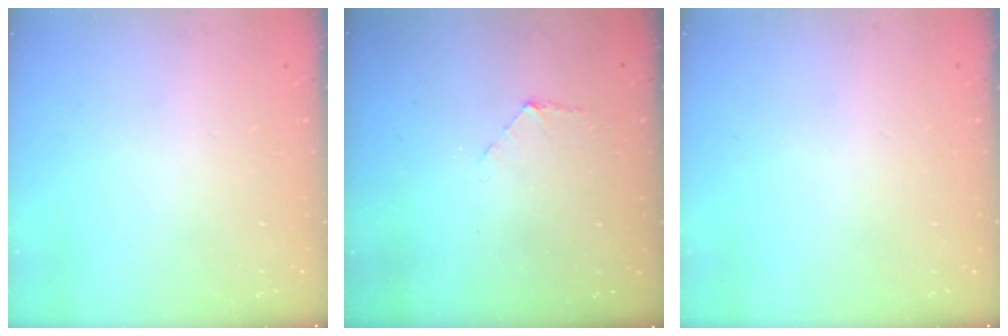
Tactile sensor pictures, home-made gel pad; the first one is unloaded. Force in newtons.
{"total": 3.9, "press": 3.9, "slide": 0.3}
{"total": 0.0}